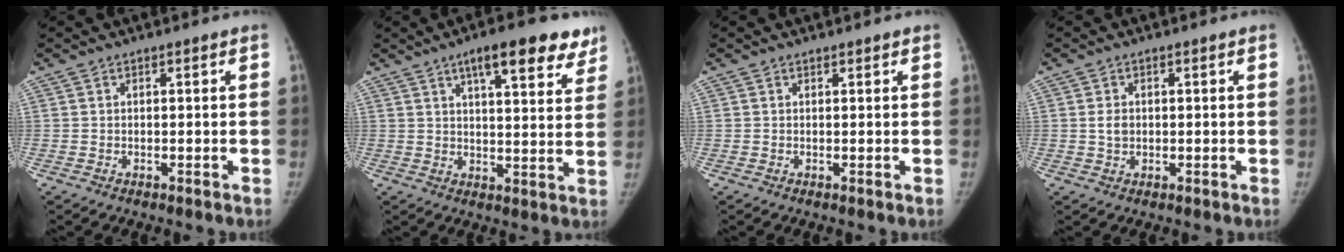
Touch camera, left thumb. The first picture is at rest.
{"total": 13.7, "force": [8.6, 4.4, 9.7], "torque": [-0.096, -0.031, 0.118]}
{"total": 0.6, "force": [0.6, 0.2, 0.2], "torque": [-0.003, -0.004, 0.009]}
{"total": 2.2, "force": [0.2, 1.7, 1.4], "torque": [-0.019, 0.000, 0.008]}